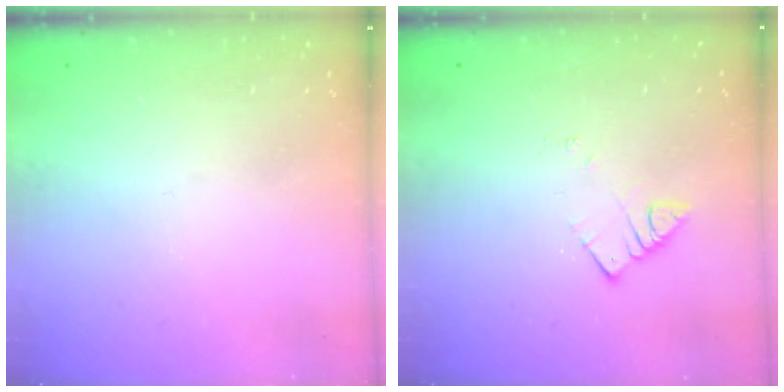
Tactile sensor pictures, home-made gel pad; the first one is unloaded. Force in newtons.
{"total": 2.6, "press": 2.6, "slide": 0.1}